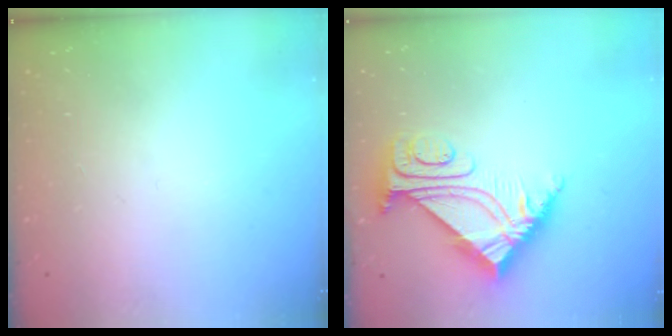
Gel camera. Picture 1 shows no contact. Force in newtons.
{"total": 8.0, "press": 8.0, "slide": 1.0}